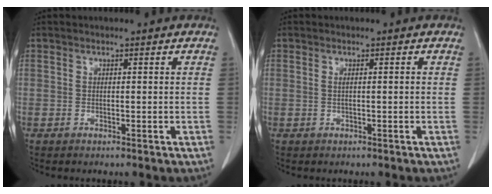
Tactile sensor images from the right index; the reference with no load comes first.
{"total": 1.1, "force": [0.0, 0.2, 1.1], "torque": [-0.020, 0.000, 0.001]}